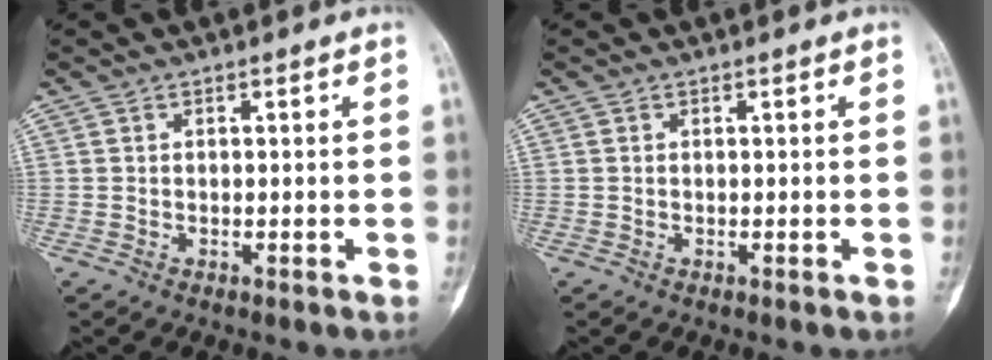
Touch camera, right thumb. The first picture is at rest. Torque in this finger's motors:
{"motor_torque": [0.25, 0.12, -0.10, 0.01, 0.04]}